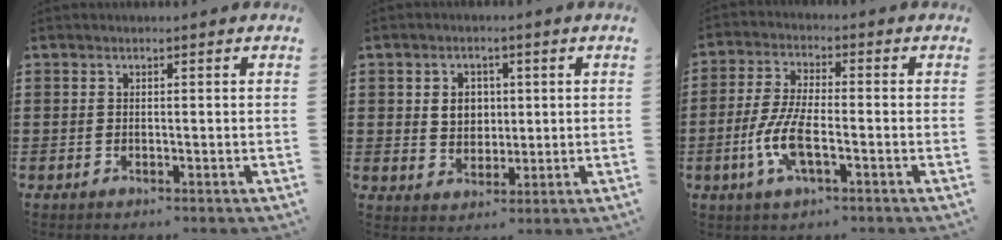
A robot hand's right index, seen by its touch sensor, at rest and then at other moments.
{"total": 4.0, "force": [0.7, 3.4, 2.0], "torque": [-0.043, 0.009, 0.008]}
{"total": 7.0, "force": [-2.5, 2.2, 6.1], "torque": [-0.148, -0.015, -0.054]}